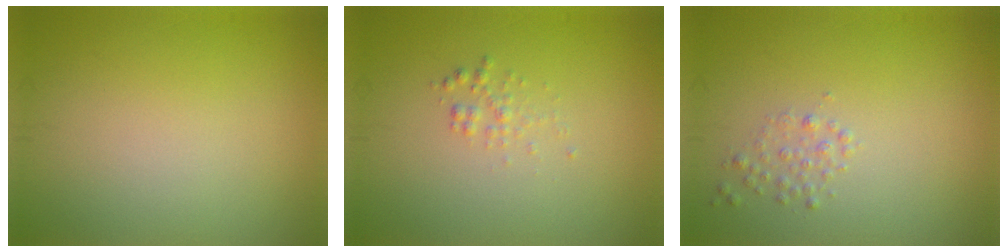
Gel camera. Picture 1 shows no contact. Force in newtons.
{"total": 1.0, "press": 1.0, "slide": 0.0}
{"total": 1.1, "press": 1.1, "slide": 0.0}